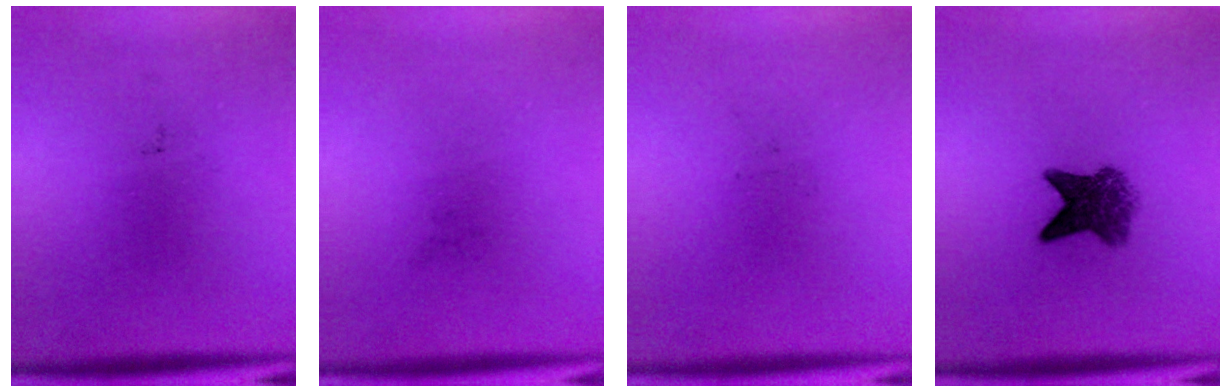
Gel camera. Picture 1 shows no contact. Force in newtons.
{"total": 0.0}
{"total": 0.0}
{"total": 5.5}